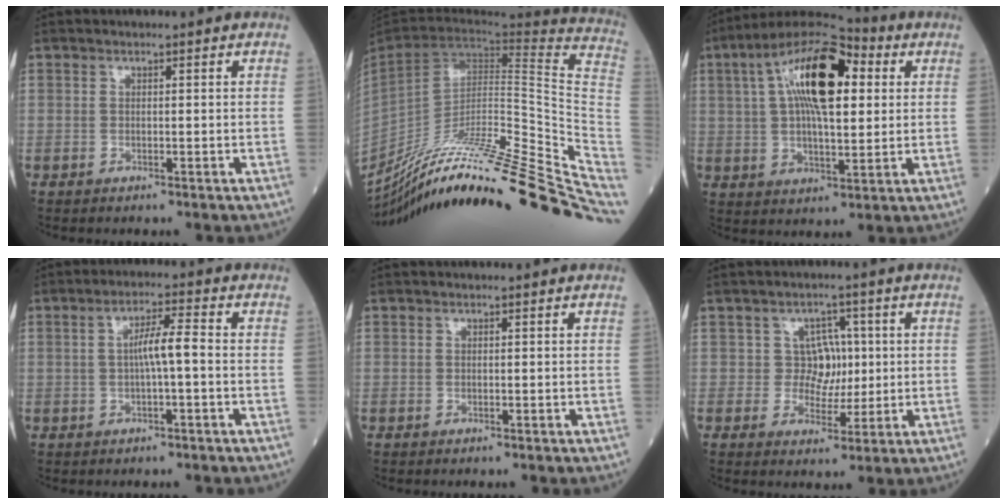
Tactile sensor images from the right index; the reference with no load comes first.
{"total": 37.2, "force": [-28.6, 2.0, 23.7], "torque": [-0.245, -0.051, -0.423]}
{"total": 16.8, "force": [4.9, 5.5, 15.1], "torque": [-0.278, 0.034, 0.076]}
{"total": 4.5, "force": [-0.2, 0.3, 4.5], "torque": [-0.080, 0.010, -0.002]}
{"total": 0.0}
{"total": 4.4, "force": [0.6, 4.1, 1.5], "torque": [-0.006, 0.008, 0.008]}